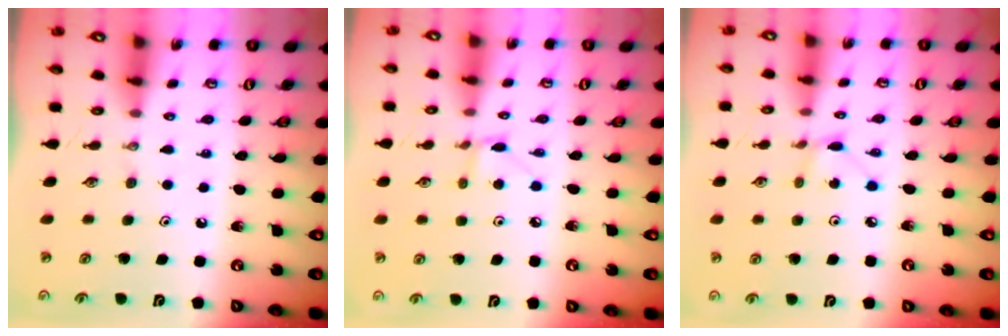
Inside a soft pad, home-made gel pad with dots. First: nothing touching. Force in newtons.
{"total": 3.4, "press": 3.4, "slide": 0.5}
{"total": 1.3, "press": 1.3, "slide": 0.1}